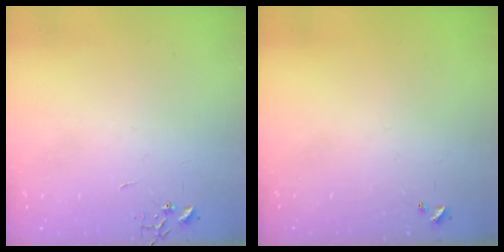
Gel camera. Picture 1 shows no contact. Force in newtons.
{"total": 0.0}